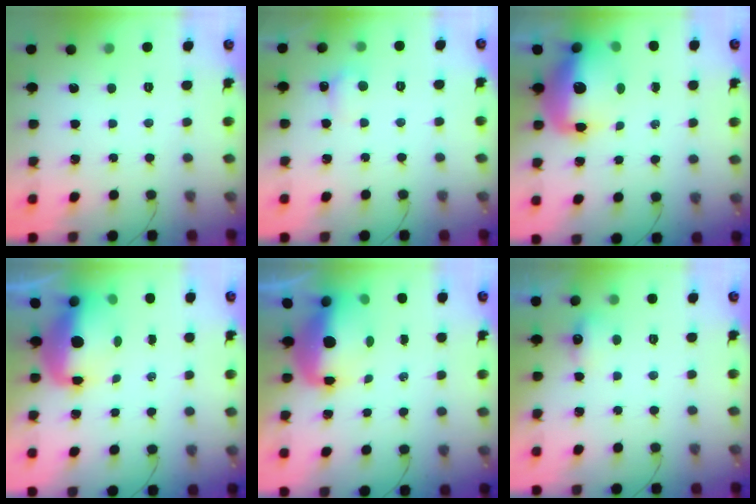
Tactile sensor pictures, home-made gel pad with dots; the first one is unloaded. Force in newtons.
{"total": 4.6, "press": 4.4, "slide": 1.3}
{"total": 14.2, "press": 13.8, "slide": 3.3}
{"total": 10.4, "press": 10.1, "slide": 2.4}
{"total": 9.7, "press": 9.6, "slide": 1.9}
{"total": 5.1, "press": 5.0, "slide": 1.0}